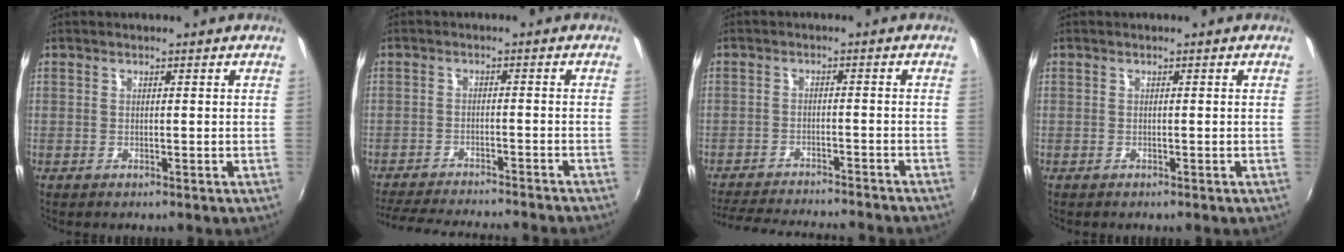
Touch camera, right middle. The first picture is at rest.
{"total": 14.8, "force": [-13.4, 1.2, 6.3], "torque": [-0.134, -0.016, -0.196]}
{"total": 15.3, "force": [-13.9, 1.5, 6.3], "torque": [-0.133, -0.014, -0.202]}
{"total": 0.0}